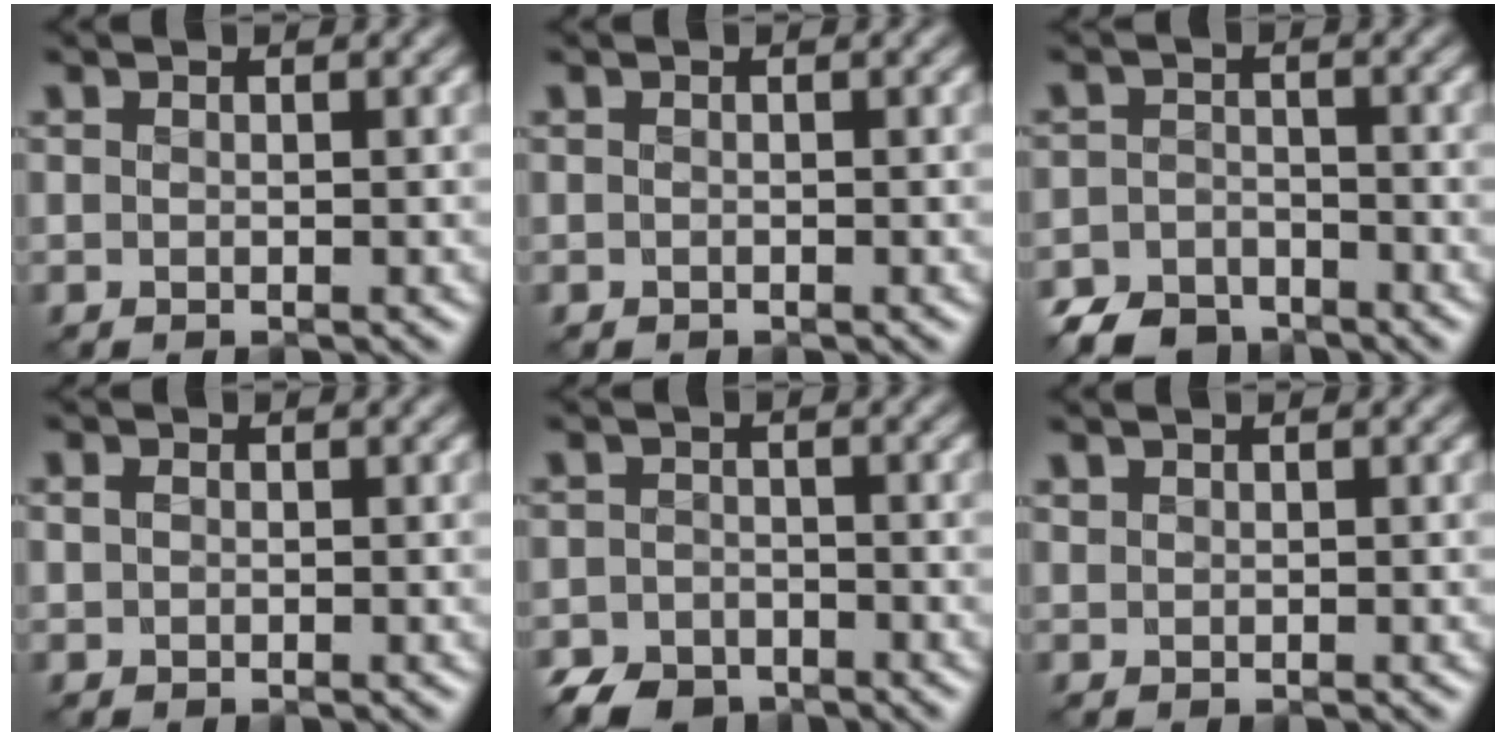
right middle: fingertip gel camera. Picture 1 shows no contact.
{"total": 0.0}
{"total": 4.4, "force": [-3.7, 2.1, 1.1], "torque": [-0.021, -0.005, -0.072]}
{"total": 0.8, "force": [0.2, 0.7, 0.3], "torque": [-0.007, 0.001, 0.001]}
{"total": 3.8, "force": [-3.1, 2.0, 1.1], "torque": [-0.019, -0.005, -0.061]}
{"total": 0.5, "force": [0.5, 0.2, 0.0], "torque": [-0.001, 0.001, 0.014]}